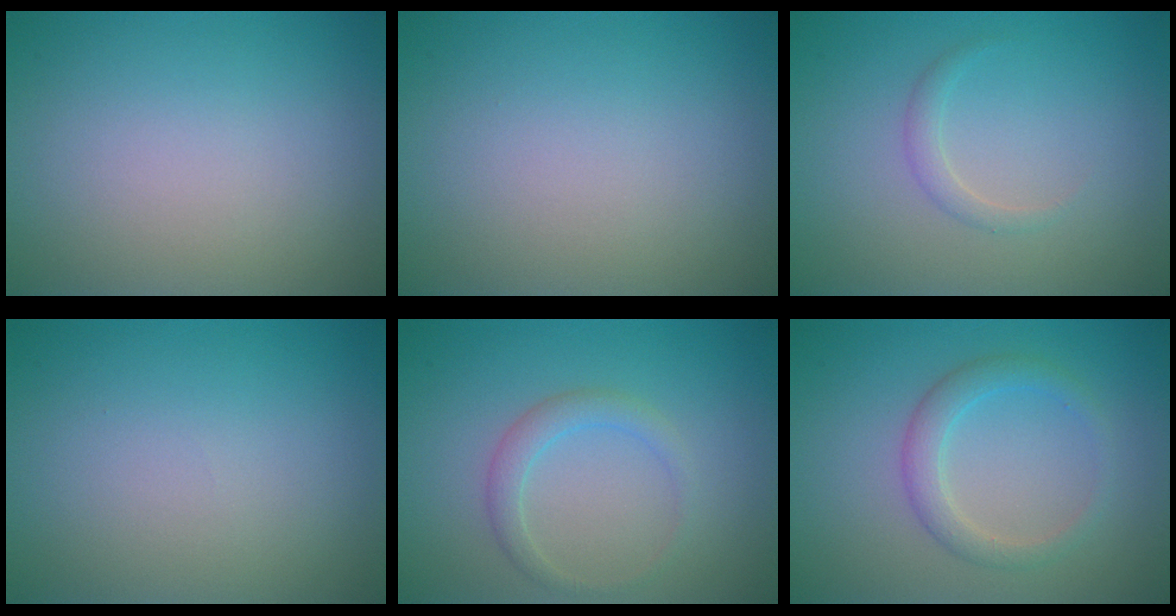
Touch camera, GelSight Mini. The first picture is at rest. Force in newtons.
{"total": 0.0}
{"total": 1.1, "press": 1.1, "slide": 0.1}
{"total": 0.0}
{"total": 1.8, "press": 1.8, "slide": 0.2}
{"total": 2.4, "press": 2.4, "slide": 0.1}